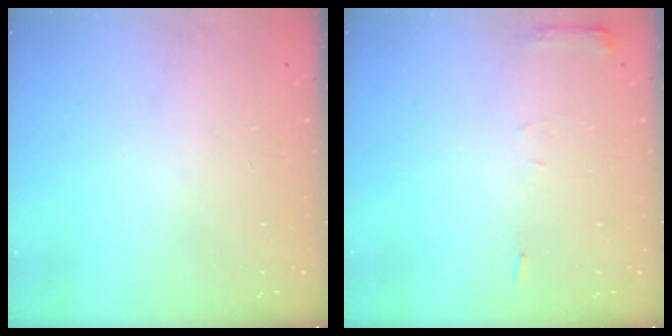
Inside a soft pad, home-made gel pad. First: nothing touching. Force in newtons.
{"total": 4.9, "press": 4.9, "slide": 0.7}